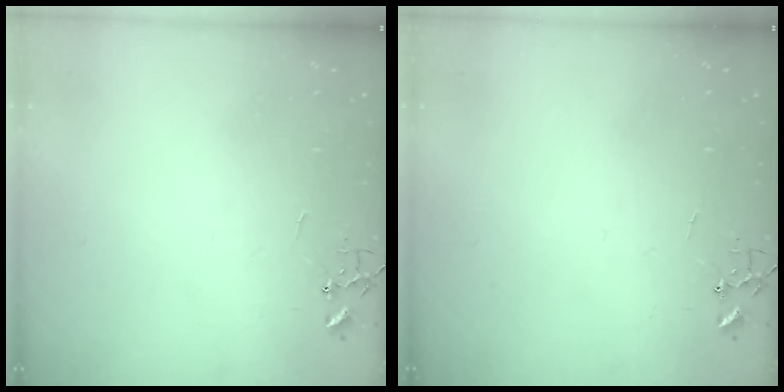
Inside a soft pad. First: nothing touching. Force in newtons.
{"total": 0.0}